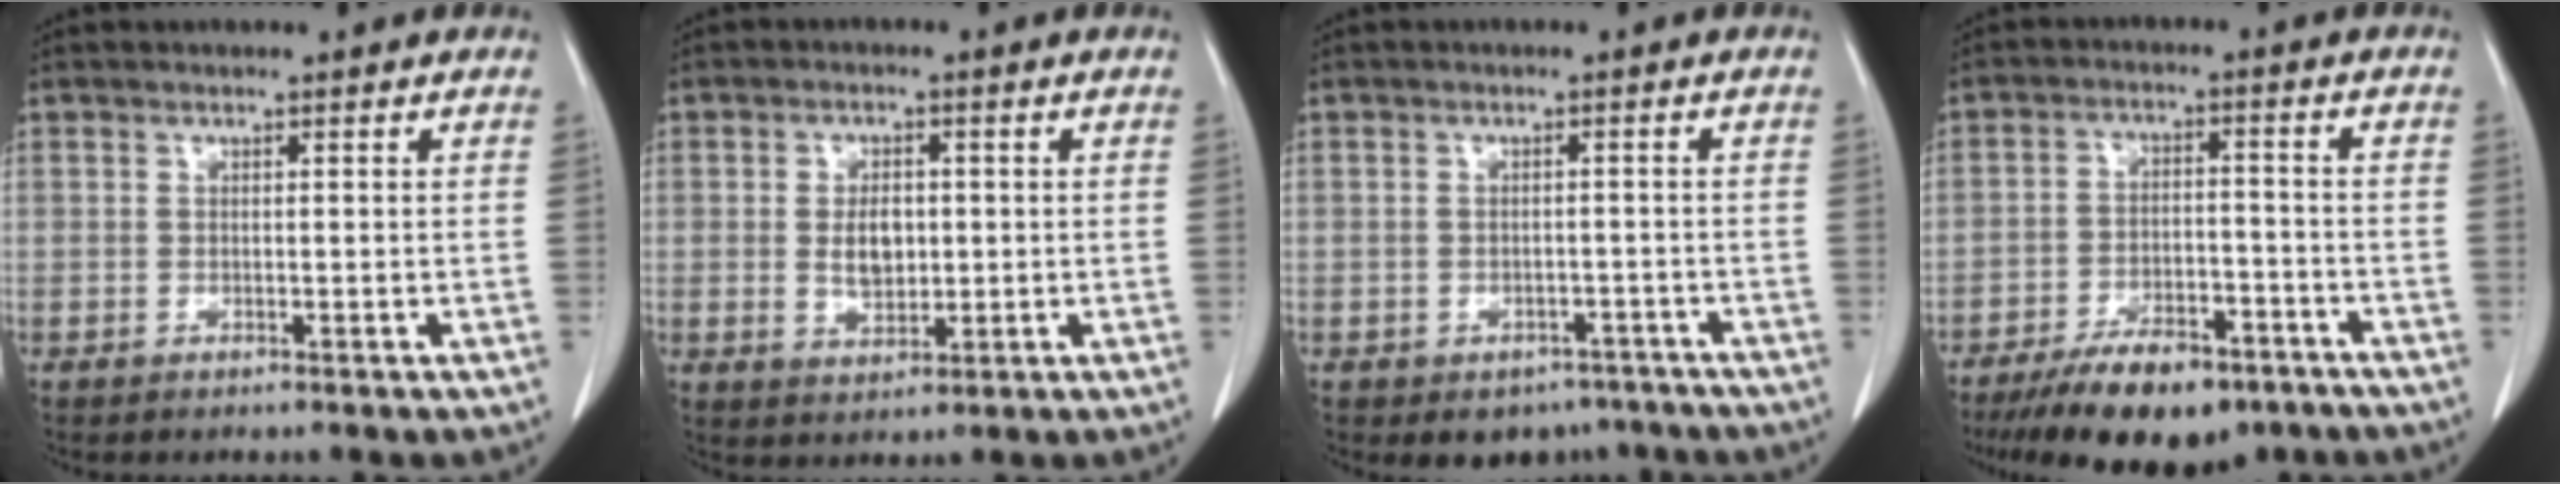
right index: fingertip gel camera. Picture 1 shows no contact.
{"total": 4.8, "force": [0.0, 2.9, 3.9], "torque": [-0.072, 0.002, 0.009]}
{"total": 5.4, "force": [-4.0, 3.4, 1.0], "torque": [0.005, 0.014, -0.049]}
{"total": 13.2, "force": [-9.8, 4.9, 7.5], "torque": [-0.114, -0.007, -0.156]}